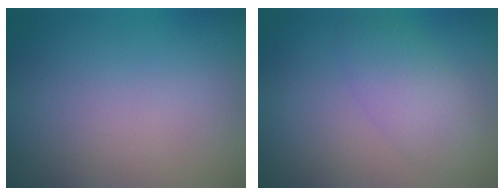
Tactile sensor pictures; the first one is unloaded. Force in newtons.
{"total": 3.7, "press": 3.7, "slide": 0.0}